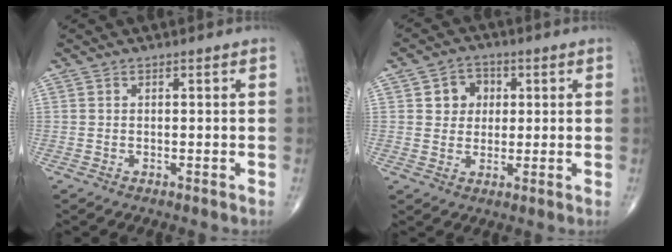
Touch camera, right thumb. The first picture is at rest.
{"total": 5.6, "force": [1.3, 4.9, 2.3], "torque": [-0.003, 0.002, 0.016]}